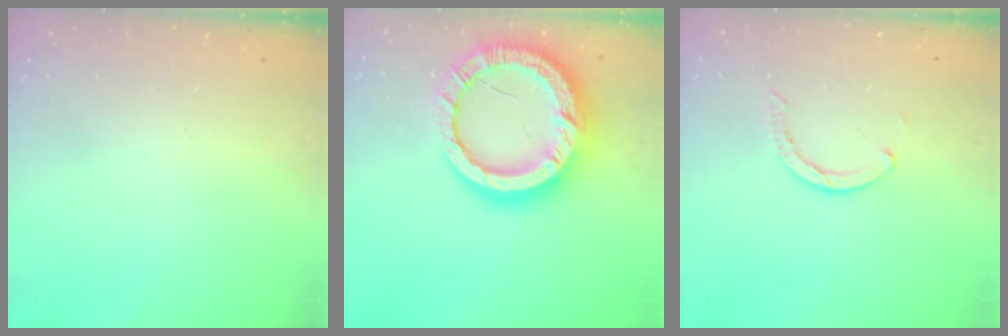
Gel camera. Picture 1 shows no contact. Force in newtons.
{"total": 21.5, "press": 21.5, "slide": 1.8}
{"total": 2.8, "press": 2.8, "slide": 0.2}